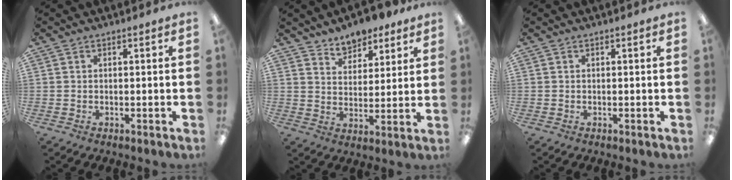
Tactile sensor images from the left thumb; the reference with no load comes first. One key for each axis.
{"total": 7.3, "fx": 6.5, "fy": 3.3, "fz": 0.7, "tx": -0.009, "ty": -0.045, "tz": 0.118}
{"total": 0.0}